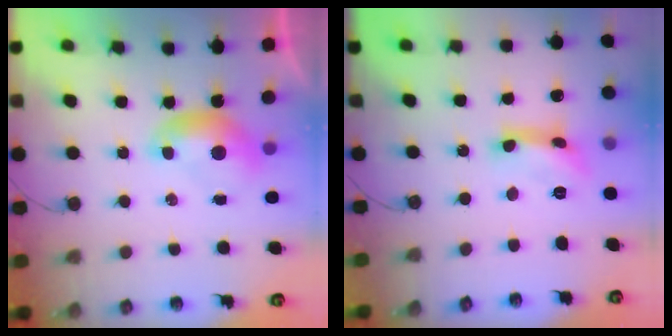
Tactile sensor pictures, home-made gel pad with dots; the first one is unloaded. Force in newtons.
{"total": 5.5, "press": 5.5, "slide": 0.4}